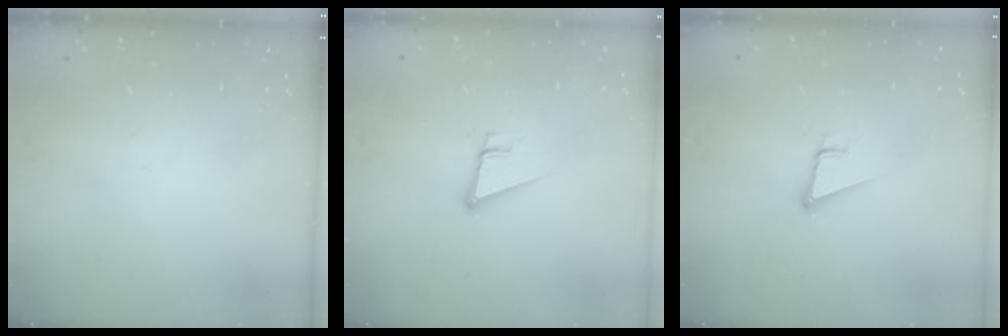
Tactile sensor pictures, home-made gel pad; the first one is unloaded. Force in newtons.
{"total": 6.8, "press": 6.3, "slide": 2.5}
{"total": 4.4, "press": 3.8, "slide": 2.3}